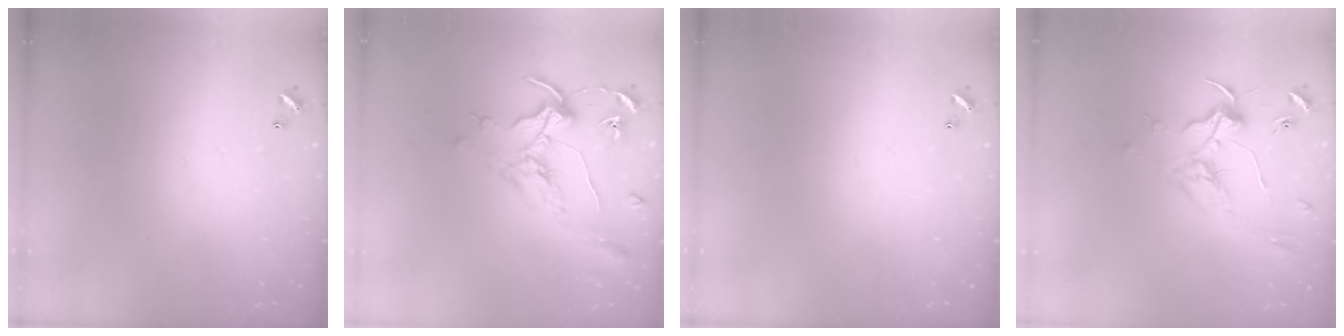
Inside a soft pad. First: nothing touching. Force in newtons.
{"total": 1.6, "press": 1.4, "slide": 0.7}
{"total": 0.0}
{"total": 2.0, "press": 1.8, "slide": 0.7}